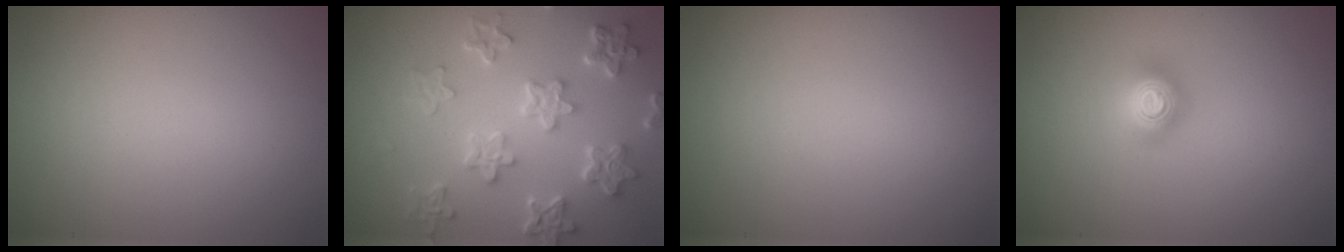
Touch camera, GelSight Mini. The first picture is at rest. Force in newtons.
{"total": 6.0, "press": 4.6, "slide": 3.9}
{"total": 0.0}
{"total": 2.0, "press": 2.0, "slide": 0.1}